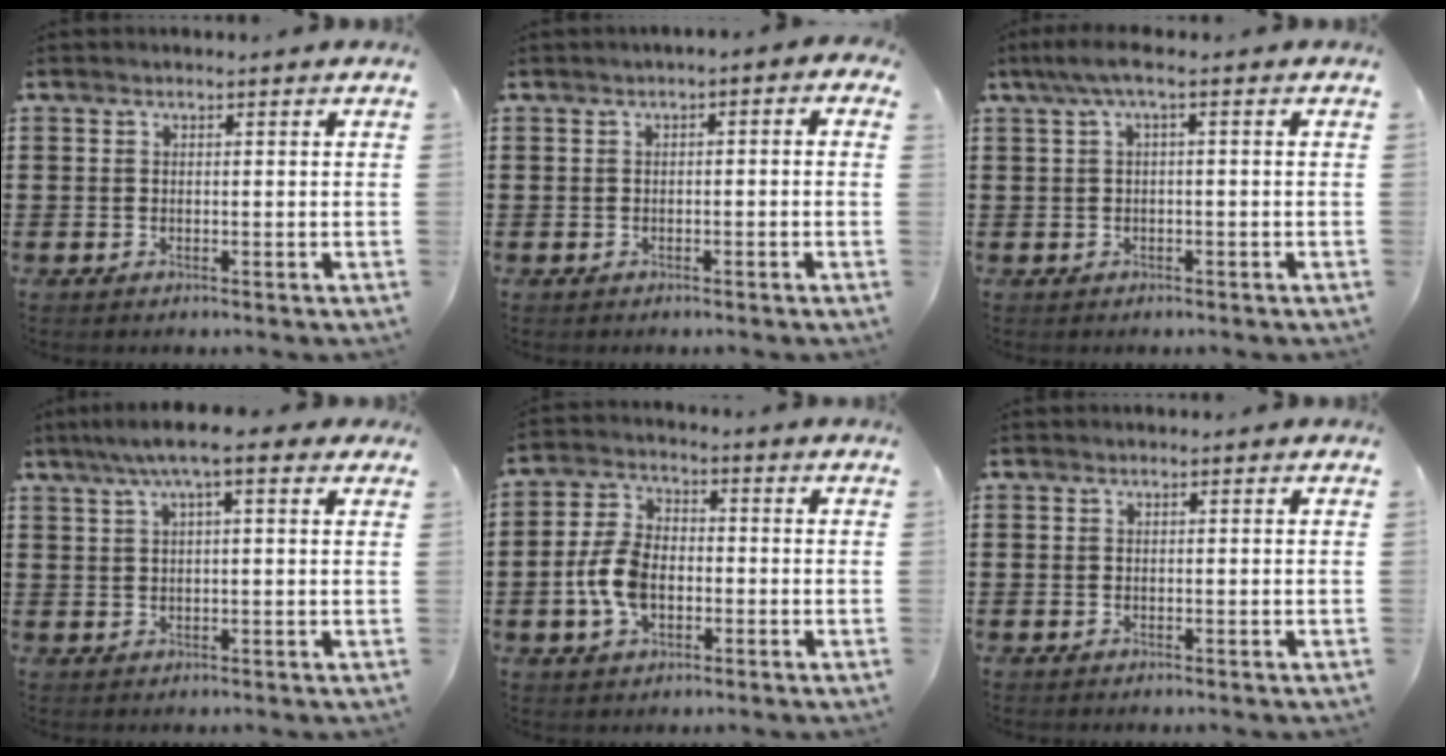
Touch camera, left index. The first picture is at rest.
{"total": 1.2, "force": [-1.1, 0.3, 0.4], "torque": [-0.011, 0.004, -0.025]}
{"total": 3.2, "force": [-0.1, 0.3, 3.1], "torque": [-0.064, -0.001, -0.006]}
{"total": 6.4, "force": [3.8, 1.1, 5.0], "torque": [-0.105, 0.008, 0.065]}
{"total": 7.5, "force": [-1.7, 4.7, 5.6], "torque": [-0.140, 0.002, -0.038]}
{"total": 0.0}